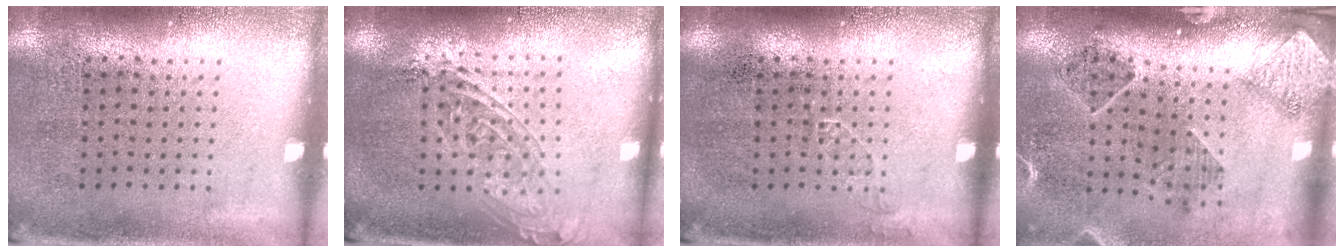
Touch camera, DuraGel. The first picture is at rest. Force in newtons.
{"total": 1.6, "press": 1.3, "slide": 0.9}
{"total": 0.6, "press": 0.6, "slide": 0.0}
{"total": 1.6, "press": 1.6, "slide": 0.0}